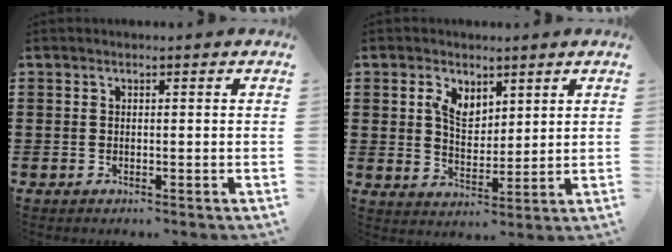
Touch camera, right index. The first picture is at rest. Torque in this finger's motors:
{"motor_torque": [0.88, 0.83, 0.41, 0.09]}